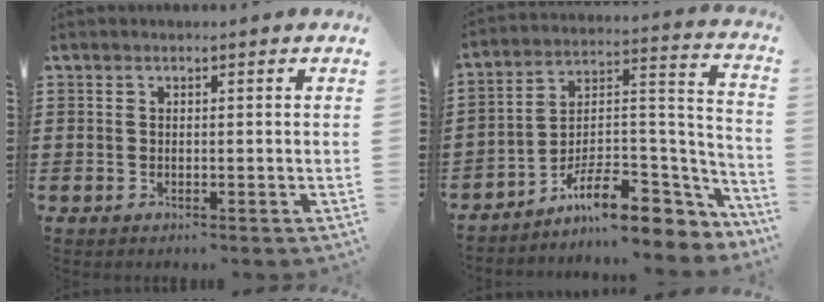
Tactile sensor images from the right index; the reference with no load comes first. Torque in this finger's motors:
{"motor_torque": [1.15, 0.99, 0.30, 0.02]}